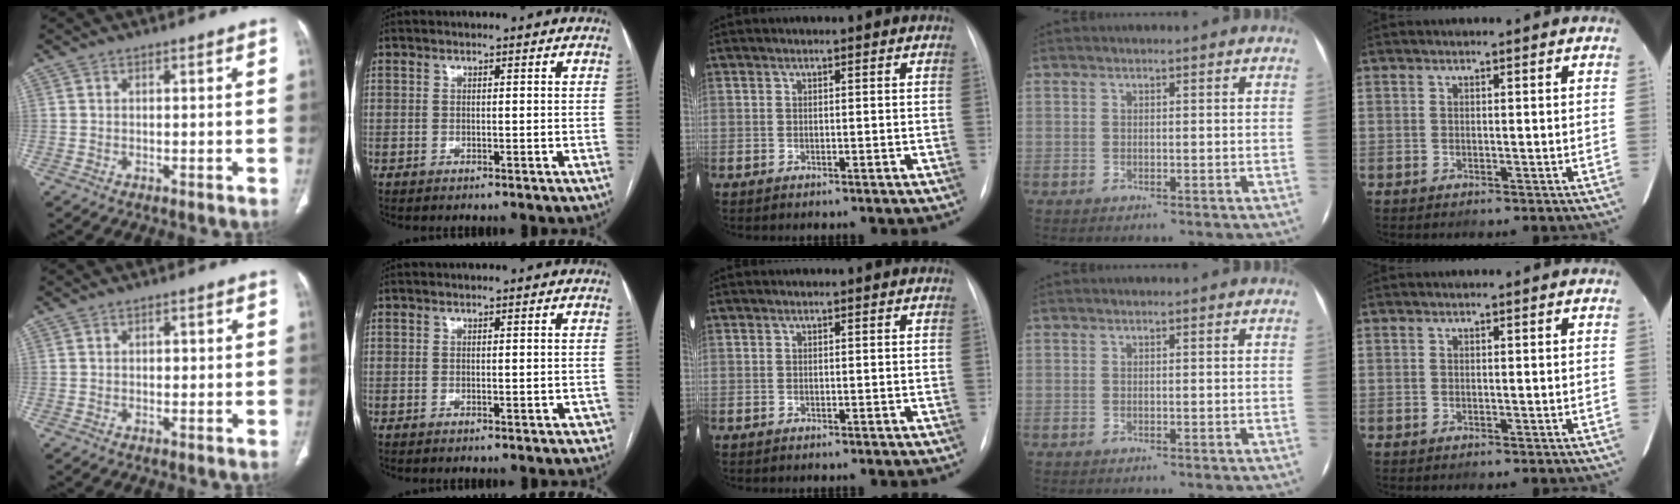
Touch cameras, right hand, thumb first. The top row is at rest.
{"thumb": {"total": 1.3, "force": [0.2, 0.9, 0.9], "torque": [-0.009, 0.002, 0.001]}, "index": {"total": 1.1, "force": [-0.5, 0.5, 0.9], "torque": [-0.007, 0.001, -0.001]}}